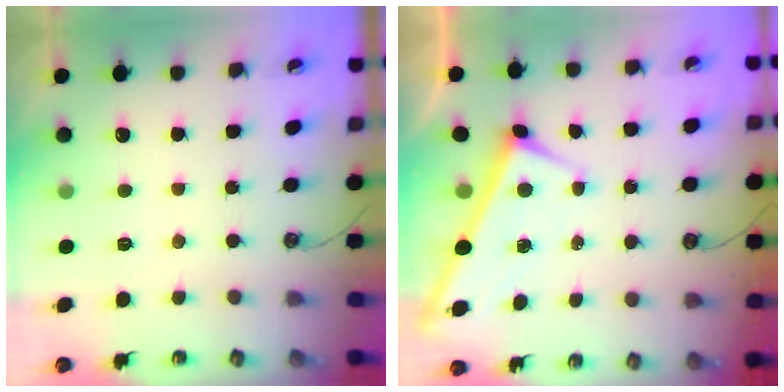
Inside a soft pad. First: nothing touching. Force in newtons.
{"total": 1.8, "press": 1.8, "slide": 0.1}